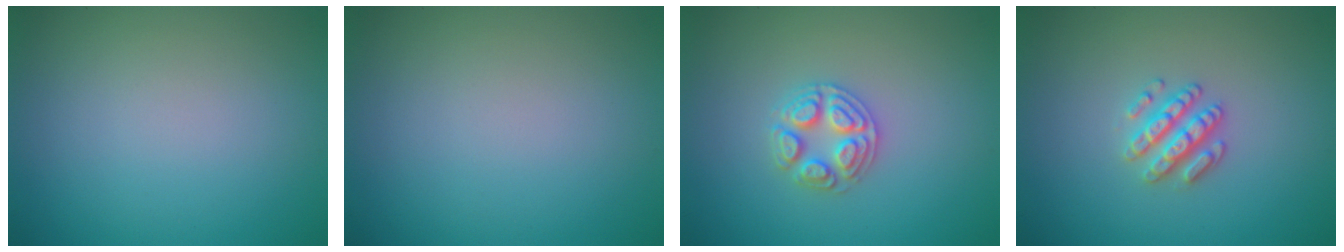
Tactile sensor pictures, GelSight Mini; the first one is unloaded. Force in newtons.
{"total": 0.0}
{"total": 3.4, "press": 3.4, "slide": 0.5}
{"total": 2.8, "press": 2.6, "slide": 0.9}